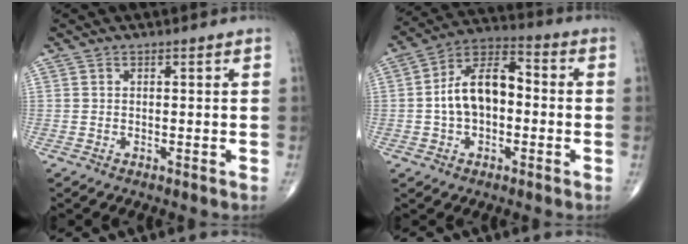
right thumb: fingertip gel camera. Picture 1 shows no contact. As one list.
[{"total": 12.3, "force": [-0.7, 7.5, 9.8], "torque": [-0.160, 0.039, -0.023]}]